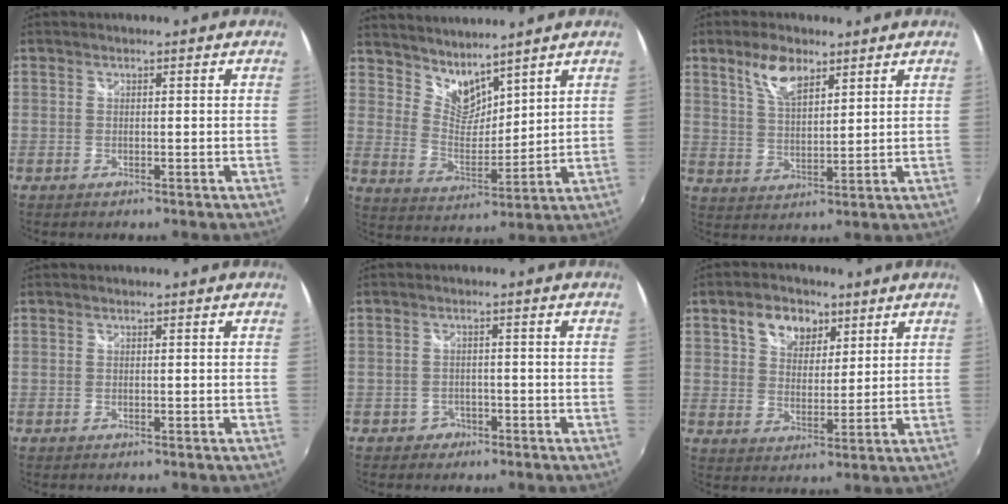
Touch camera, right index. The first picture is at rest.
{"total": 8.0, "force": [7.1, 2.8, 2.6], "torque": [-0.041, -0.005, 0.137]}
{"total": 7.4, "force": [4.6, 3.2, 4.8], "torque": [-0.089, 0.009, 0.089]}
{"total": 0.0}
{"total": 2.9, "force": [-1.7, 2.3, 0.2], "torque": [-0.011, 0.005, -0.026]}
{"total": 8.0, "force": [4.3, 5.5, 4.0], "torque": [-0.069, 0.020, 0.073]}